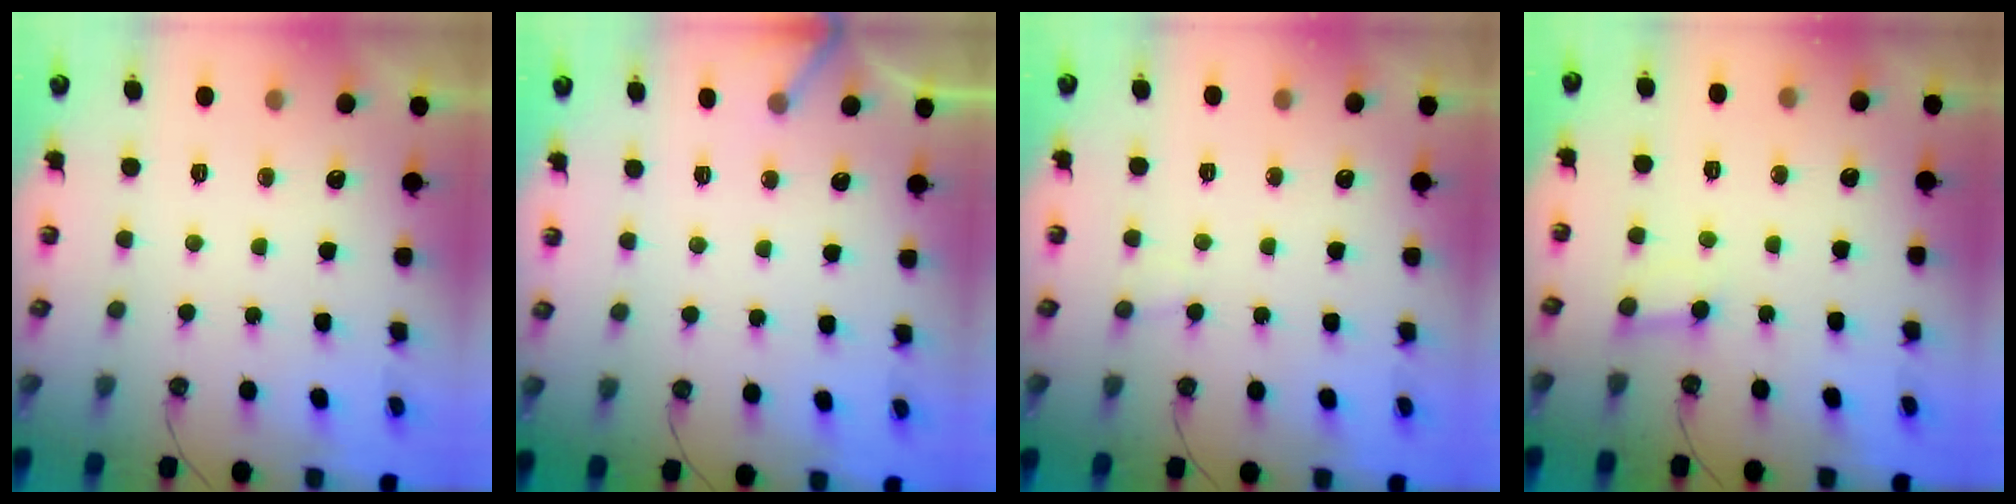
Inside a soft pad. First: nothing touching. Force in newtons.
{"total": 2.8, "press": 2.8, "slide": 0.2}
{"total": 4.4, "press": 4.4, "slide": 0.4}
{"total": 2.9, "press": 2.9, "slide": 0.2}